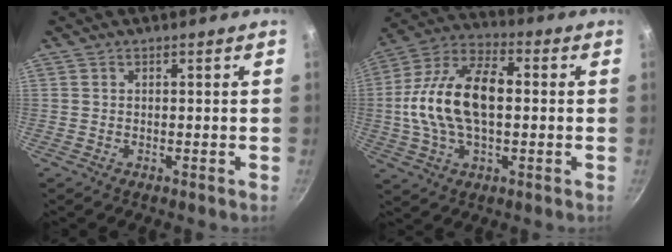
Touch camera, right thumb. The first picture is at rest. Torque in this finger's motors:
{"motor_torque": [0.05, 1.04, 1.11, -1.08, 0.20]}